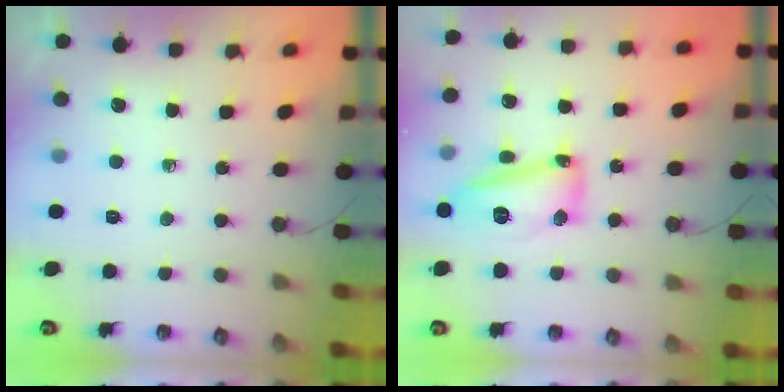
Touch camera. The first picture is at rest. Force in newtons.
{"total": 14.4, "press": 14.2, "slide": 2.1}